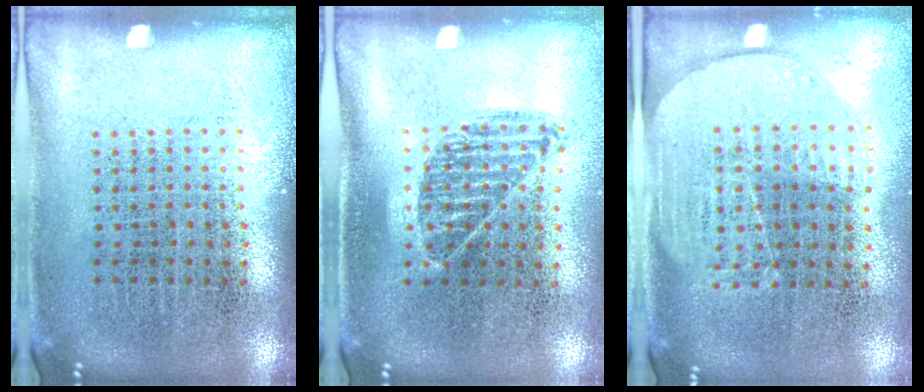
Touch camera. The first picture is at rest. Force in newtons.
{"total": 0.9, "press": 0.8, "slide": 0.4}
{"total": 1.7, "press": 1.4, "slide": 0.8}